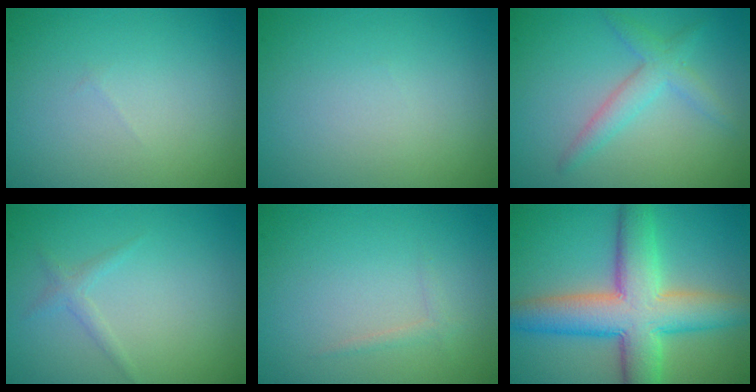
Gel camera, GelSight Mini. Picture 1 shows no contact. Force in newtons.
{"total": 0.0}
{"total": 2.5, "press": 2.5, "slide": 0.1}
{"total": 1.0, "press": 1.0, "slide": 0.1}
{"total": 0.6, "press": 0.6, "slide": 0.1}
{"total": 9.3, "press": 9.3, "slide": 0.4}